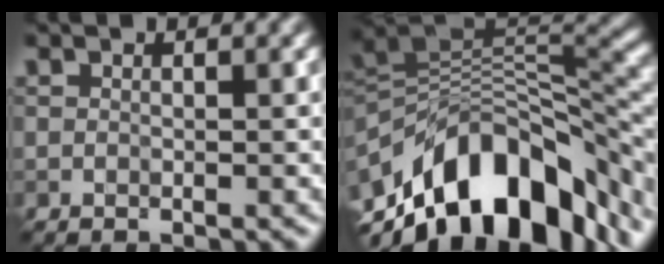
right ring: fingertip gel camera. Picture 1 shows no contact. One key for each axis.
{"total": 13.3, "fx": -5.6, "fy": 6.3, "fz": 10.4, "tx": -0.175, "ty": 0.023, "tz": -0.092}